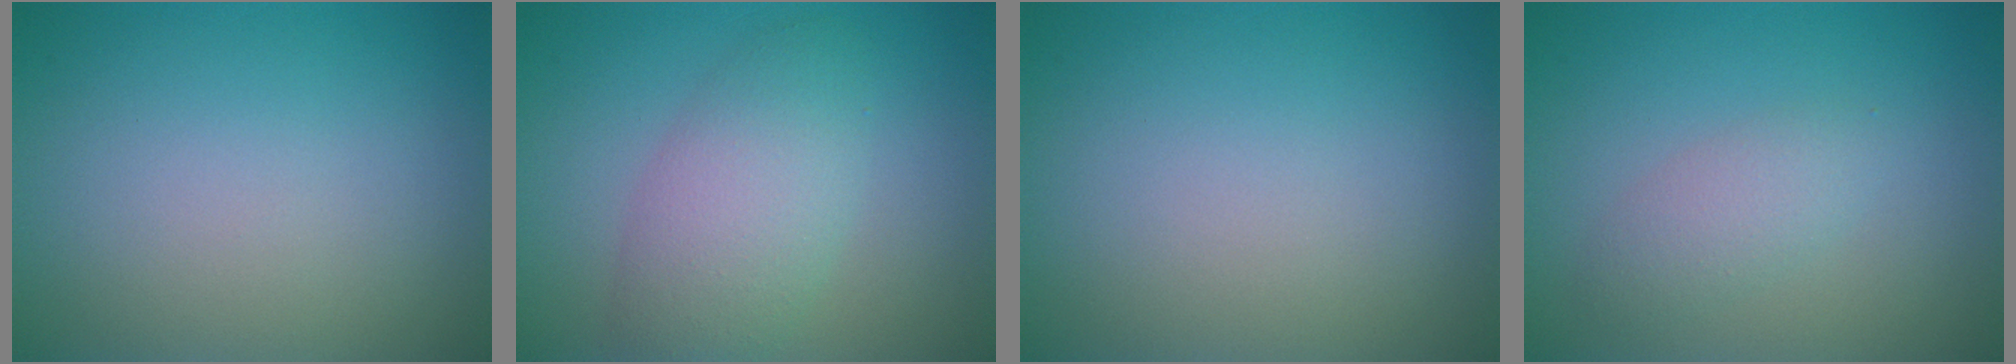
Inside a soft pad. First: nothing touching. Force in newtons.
{"total": 4.8, "press": 4.7, "slide": 0.2}
{"total": 0.0}
{"total": 2.0, "press": 1.9, "slide": 0.1}